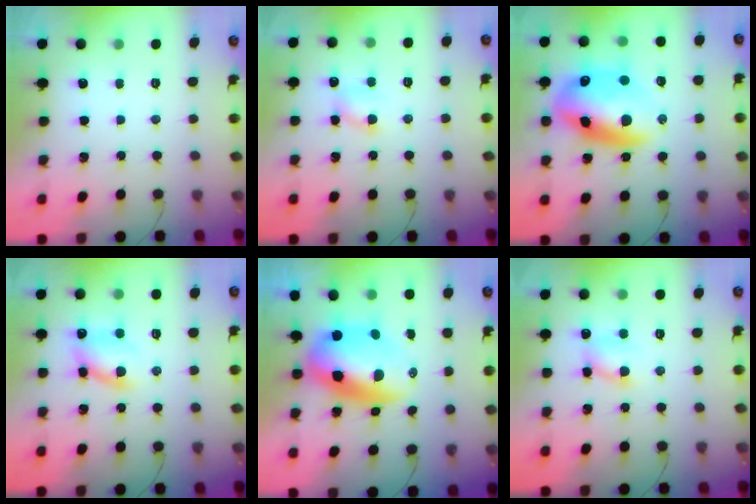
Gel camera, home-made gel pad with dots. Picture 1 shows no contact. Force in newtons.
{"total": 5.7, "press": 5.7, "slide": 0.7}
{"total": 18.6, "press": 18.1, "slide": 4.4}
{"total": 10.4, "press": 10.3, "slide": 1.3}
{"total": 13.3, "press": 12.8, "slide": 3.6}
{"total": 7.1, "press": 7.1, "slide": 0.6}